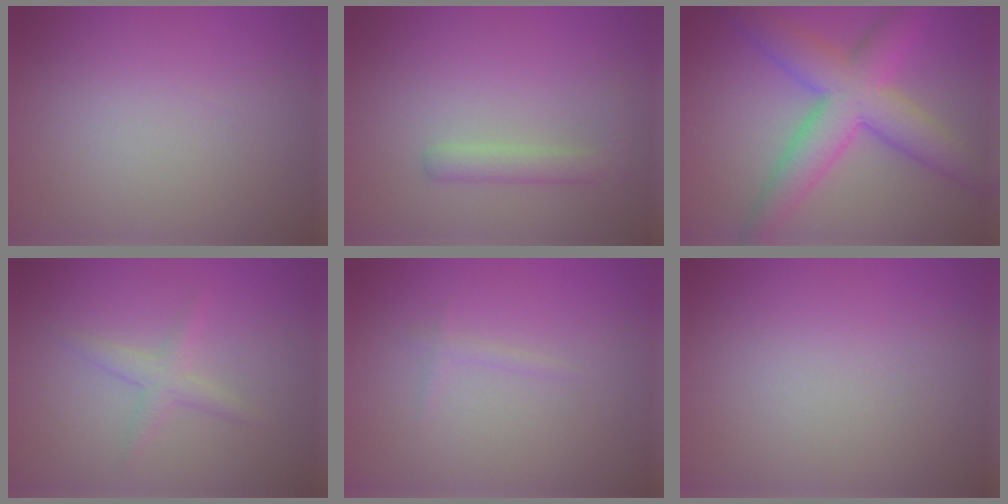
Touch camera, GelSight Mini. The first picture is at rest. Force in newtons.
{"total": 1.8, "press": 1.8, "slide": 0.1}
{"total": 7.9, "press": 7.9, "slide": 0.1}
{"total": 1.7, "press": 1.6, "slide": 0.1}
{"total": 0.7, "press": 0.7, "slide": 0.1}
{"total": 0.0}